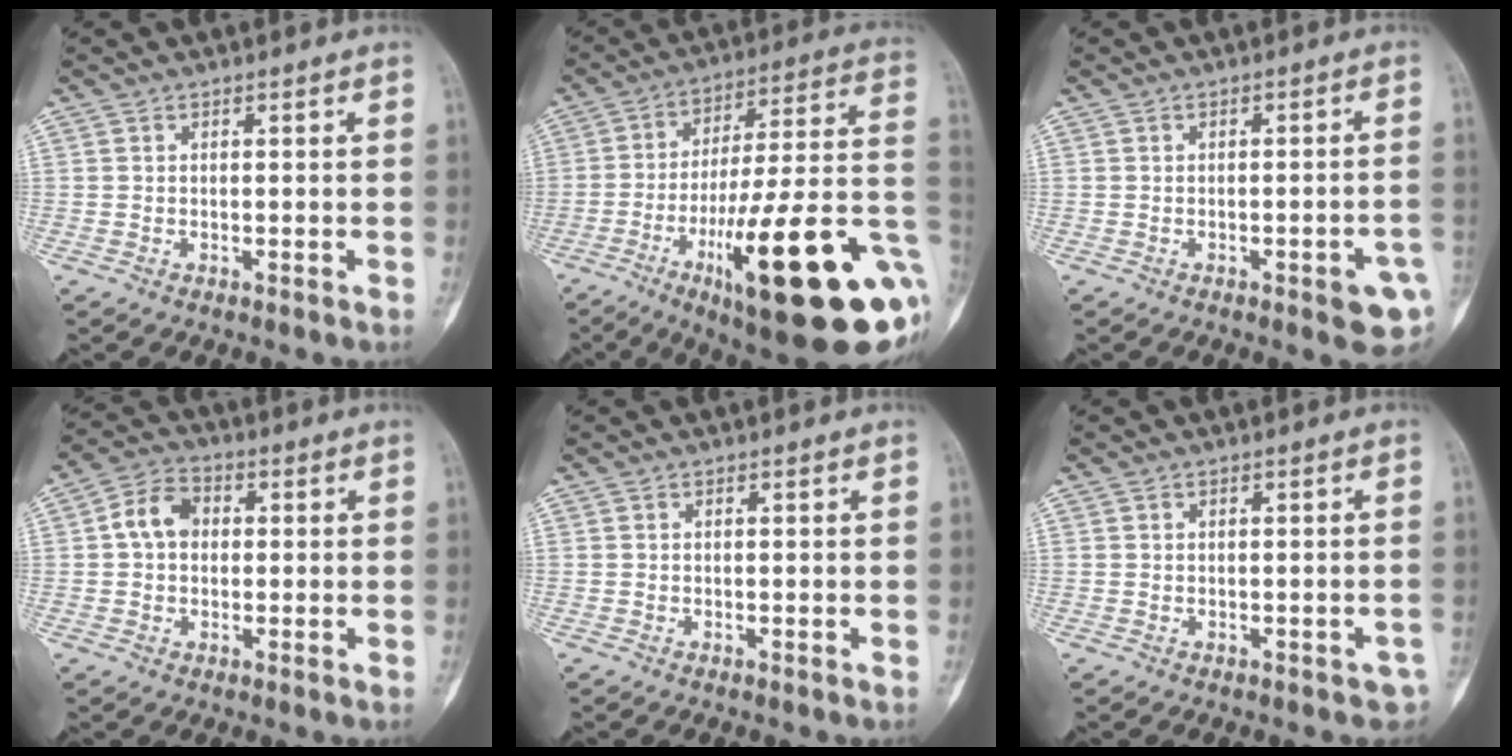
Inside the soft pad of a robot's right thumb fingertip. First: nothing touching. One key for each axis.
{"total": 30.9, "fx": -9.8, "fy": 7.2, "fz": 28.4, "tx": -0.370, "ty": 0.024, "tz": -0.141}
{"total": 6.9, "fx": -2.5, "fy": 1.8, "fz": 6.1, "tx": -0.068, "ty": 0.010, "tz": -0.024}
{"total": 6.6, "fx": 0.6, "fy": 5.1, "fz": 4.2, "tx": -0.064, "ty": 0.018, "tz": 0.002}
{"total": 0.0}
{"total": 2.1, "fx": -0.9, "fy": 1.2, "fz": 1.5, "tx": -0.008, "ty": 0.012, "tz": -0.007}